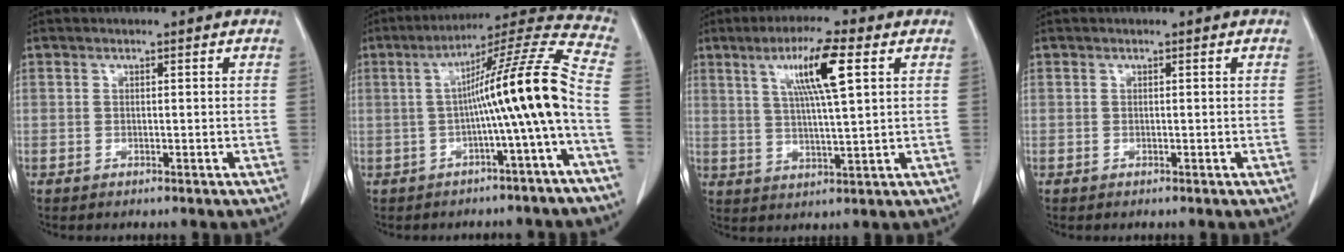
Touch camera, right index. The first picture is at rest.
{"total": 13.7, "force": [-2.3, -1.7, 13.4], "torque": [-0.192, 0.028, -0.043]}
{"total": 9.7, "force": [3.8, 0.3, 8.9], "torque": [-0.163, 0.008, 0.066]}
{"total": 0.0}